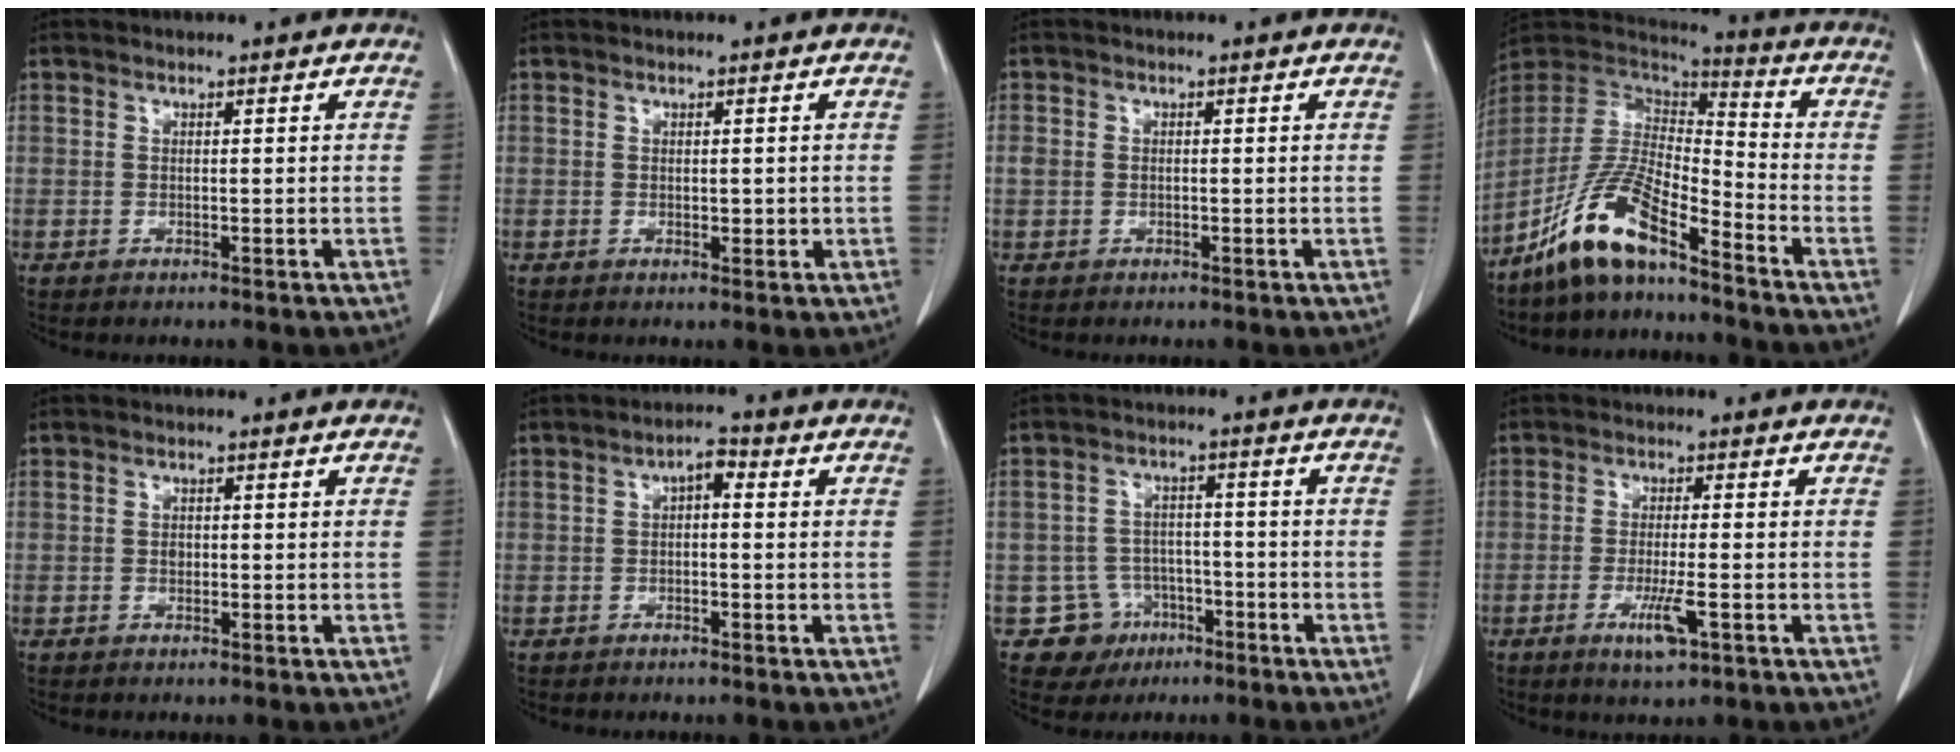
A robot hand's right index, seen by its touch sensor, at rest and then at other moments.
{"total": 1.3, "force": [0.1, 0.8, 1.0], "torque": [-0.010, 0.000, 0.006]}
{"total": 1.4, "force": [0.1, 1.2, 0.7], "torque": [-0.018, 0.013, 0.006]}
{"total": 12.5, "force": [-8.8, 2.6, 8.4], "torque": [-0.180, 0.008, -0.169]}
{"total": 0.8, "force": [0.0, 0.6, 0.5], "torque": [-0.006, 0.003, 0.002]}
{"total": 2.6, "force": [0.3, 1.1, 2.4], "torque": [-0.036, 0.011, 0.000]}
{"total": 6.7, "force": [-3.1, 6.0, -0.1], "torque": [0.013, 0.016, -0.040]}
{"total": 4.9, "force": [-2.0, 0.5, 4.4], "torque": [-0.083, -0.008, -0.032]}